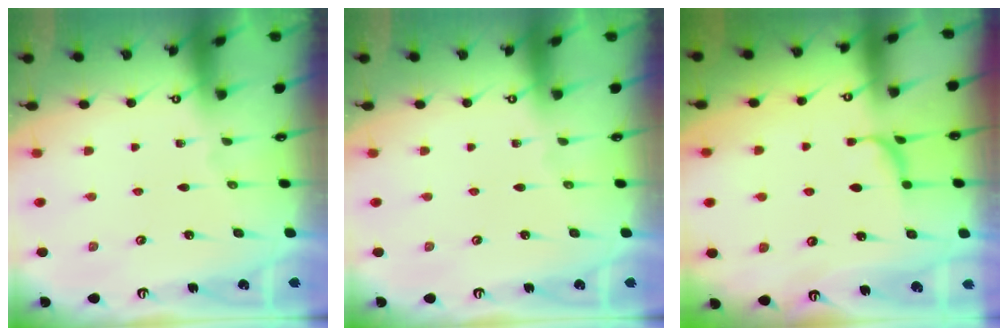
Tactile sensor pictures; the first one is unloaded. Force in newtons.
{"total": 0.0}
{"total": 1.2, "press": 0.8, "slide": 0.8}